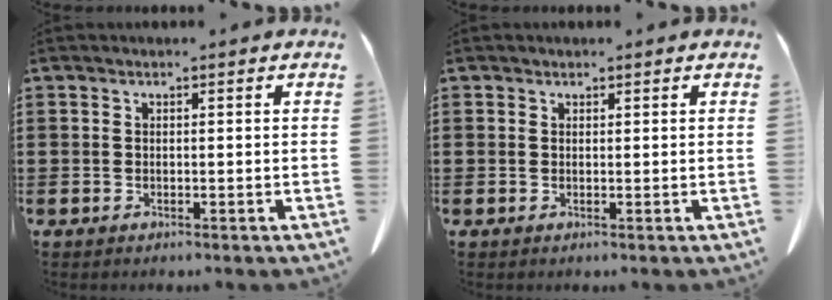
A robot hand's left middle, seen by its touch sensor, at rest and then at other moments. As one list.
[{"total": 0.6, "force": [0.5, 0.4, 0.1], "torque": [-0.003, 0.000, 0.011]}]